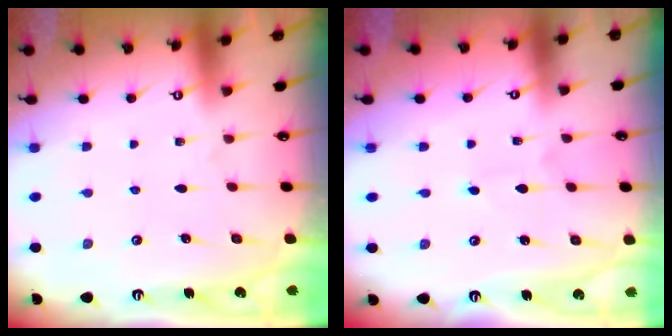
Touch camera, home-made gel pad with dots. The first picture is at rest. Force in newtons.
{"total": 2.6, "press": 2.6, "slide": 0.2}